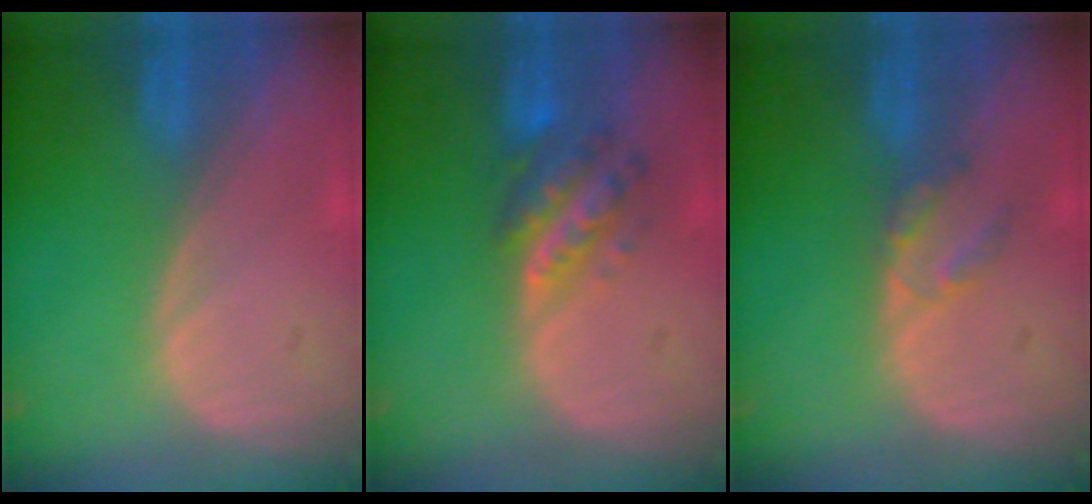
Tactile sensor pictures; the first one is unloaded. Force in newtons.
{"total": 5.8, "press": 5.5, "slide": 1.7}
{"total": 2.5, "press": 2.5, "slide": 0.3}